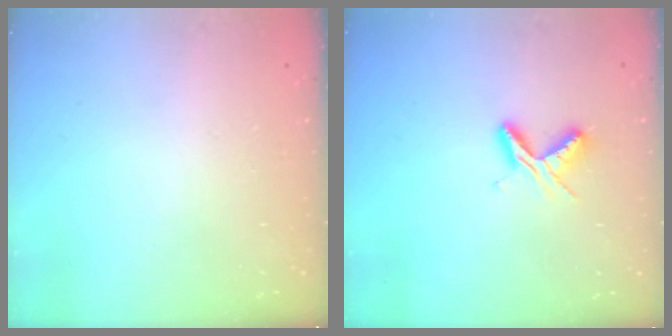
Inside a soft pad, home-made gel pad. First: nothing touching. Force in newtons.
{"total": 5.4, "press": 5.3, "slide": 0.6}